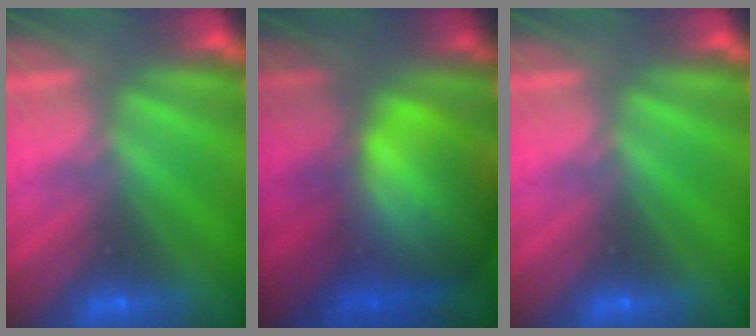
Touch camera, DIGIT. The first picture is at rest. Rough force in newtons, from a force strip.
{"total": 8.5}
{"total": 0.0}